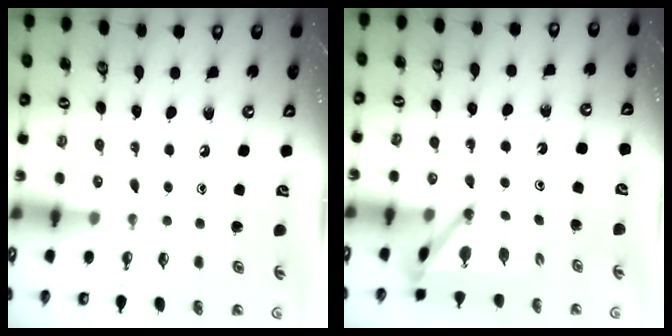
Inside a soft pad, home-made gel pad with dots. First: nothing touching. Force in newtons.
{"total": 5.4, "press": 5.4, "slide": 0.3}